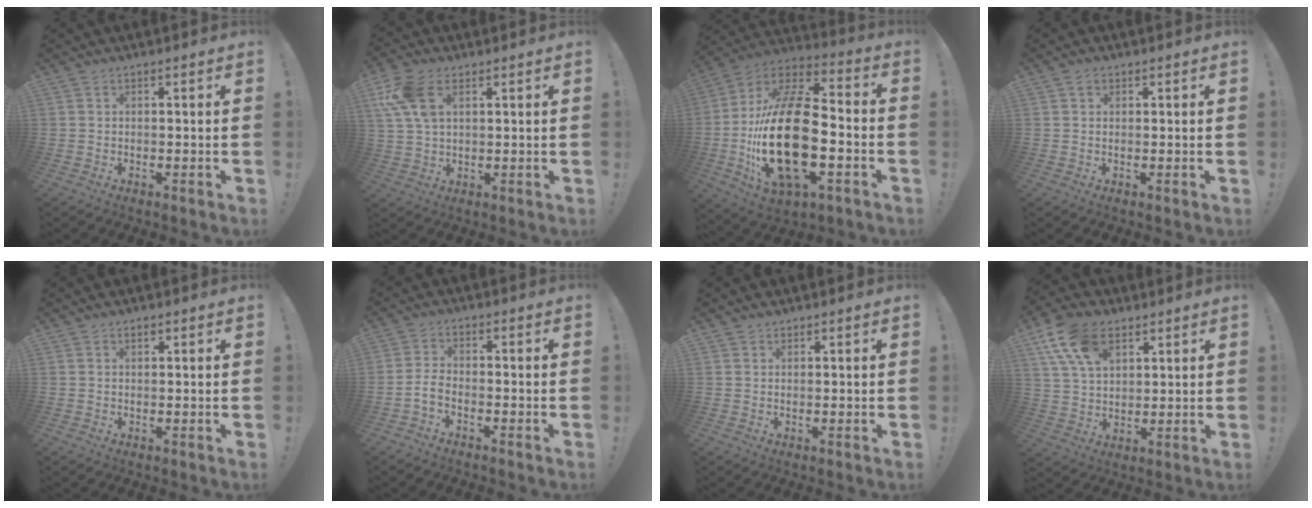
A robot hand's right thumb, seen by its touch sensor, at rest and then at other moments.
{"total": 10.8, "force": [4.4, 6.0, 7.8], "torque": [-0.163, -0.004, 0.086]}
{"total": 29.3, "force": [-4.7, 14.5, 25.1], "torque": [-0.503, 0.022, -0.072]}
{"total": 1.3, "force": [0.9, 0.8, 0.4], "torque": [-0.003, 0.000, 0.015]}
{"total": 0.8, "force": [0.6, 0.4, 0.3], "torque": [-0.003, -0.001, 0.011]}
{"total": 3.7, "force": [-2.3, 1.1, 2.6], "torque": [-0.058, 0.001, -0.042]}
{"total": 1.1, "force": [0.9, 0.6, 0.0], "torque": [0.006, -0.003, 0.018]}
{"total": 14.0, "force": [7.3, 8.7, 8.2], "torque": [-0.141, -0.018, 0.142]}